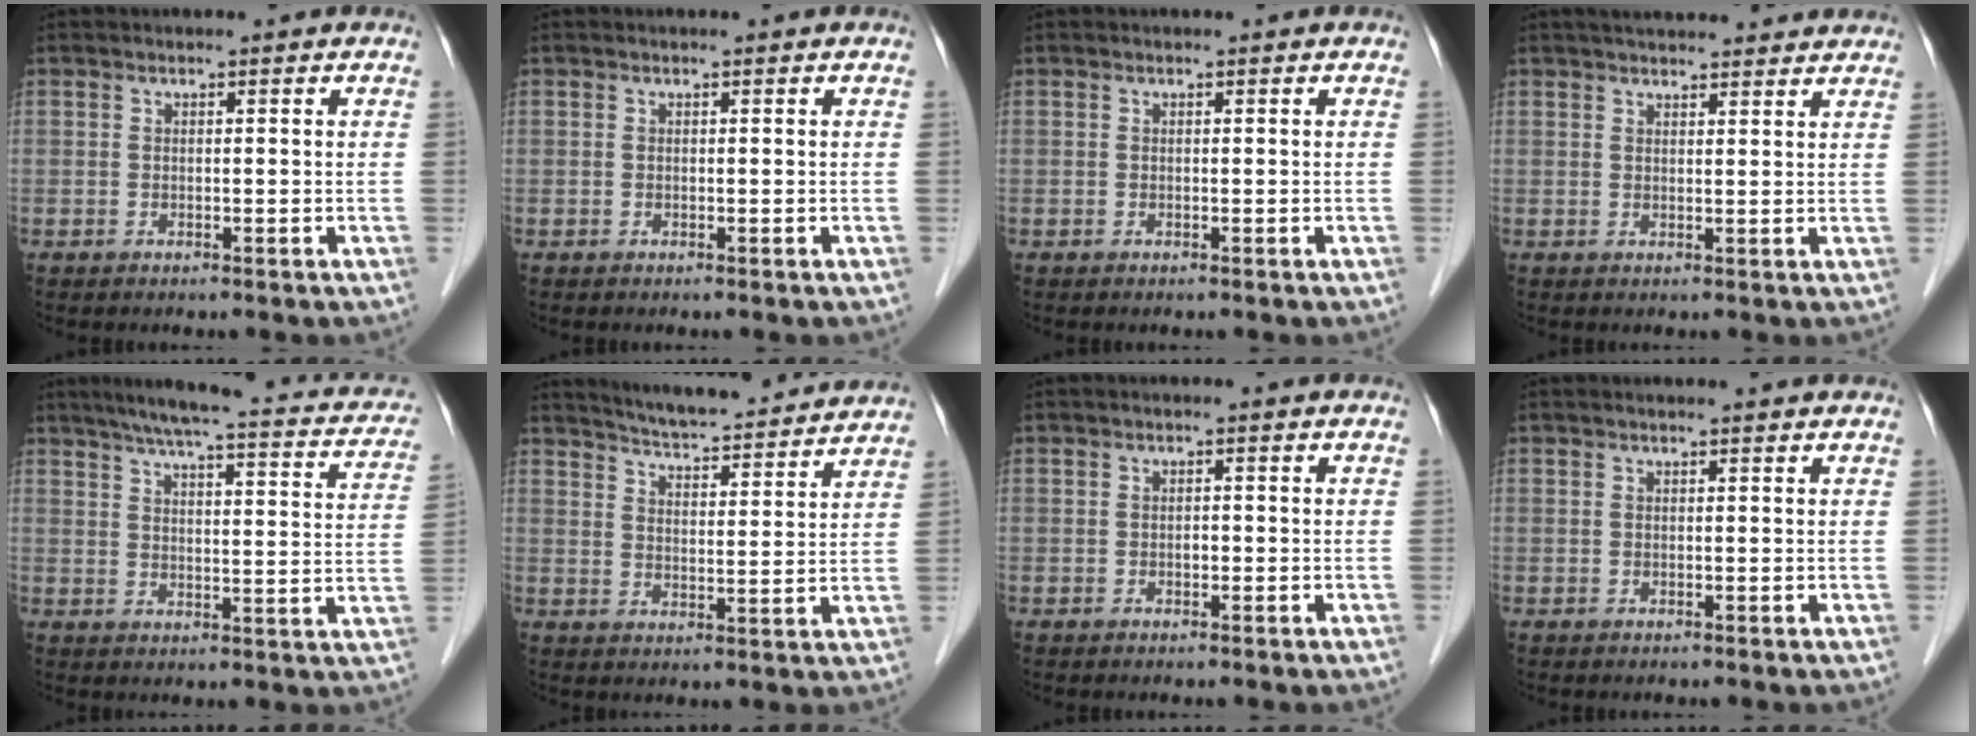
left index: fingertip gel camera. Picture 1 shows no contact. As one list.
[{"total": 0.0}, {"total": 0.0}, {"total": 10.9, "force": [9.9, 1.9, 4.1], "torque": [-0.050, 0.031, 0.120]}, {"total": 21.5, "force": [17.5, 3.9, 11.9], "torque": [-0.160, 0.016, 0.201]}, {"total": 15.0, "force": [14.1, 1.4, 4.9], "torque": [-0.076, 0.006, 0.191]}, {"total": 0.7, "force": [-0.3, 0.4, 0.5], "torque": [-0.011, 0.001, -0.006]}, {"total": 2.1, "force": [1.9, 0.1, 0.9], "torque": [-0.012, 0.014, 0.022]}]